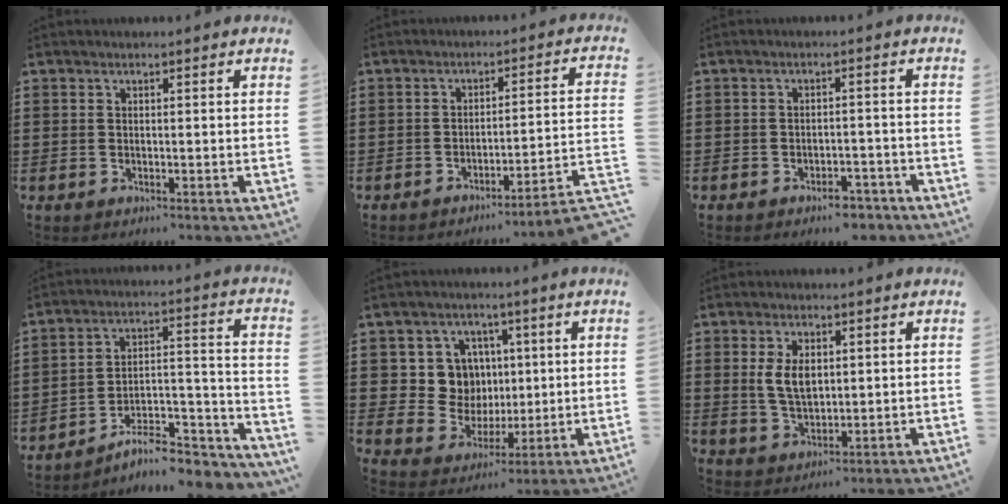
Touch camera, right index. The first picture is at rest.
{"total": 3.8, "force": [-3.0, -0.7, 2.2], "torque": [-0.042, -0.026, -0.065]}
{"total": 3.5, "force": [-3.3, 0.8, 1.0], "torque": [-0.018, 0.007, -0.066]}
{"total": 7.7, "force": [-6.3, 2.3, 3.8], "torque": [-0.051, 0.011, -0.117]}
{"total": 8.8, "force": [2.2, 8.2, 2.2], "torque": [-0.070, 0.005, 0.047]}
{"total": 5.3, "force": [1.1, 3.0, 4.2], "torque": [-0.089, 0.002, 0.014]}